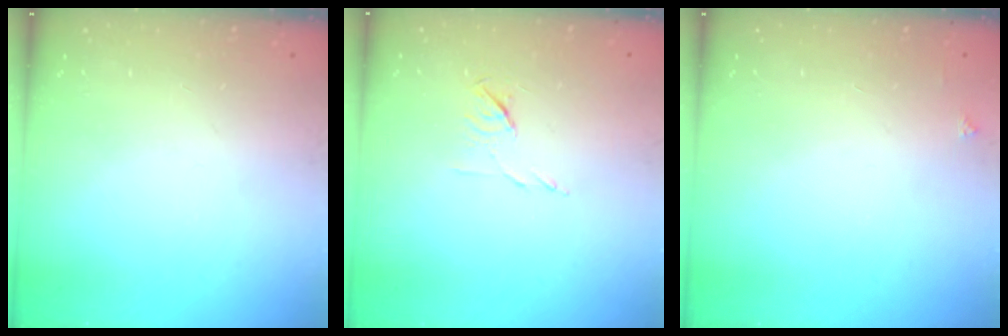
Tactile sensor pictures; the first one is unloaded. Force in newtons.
{"total": 5.4, "press": 5.3, "slide": 0.9}
{"total": 2.1, "press": 2.1, "slide": 0.3}